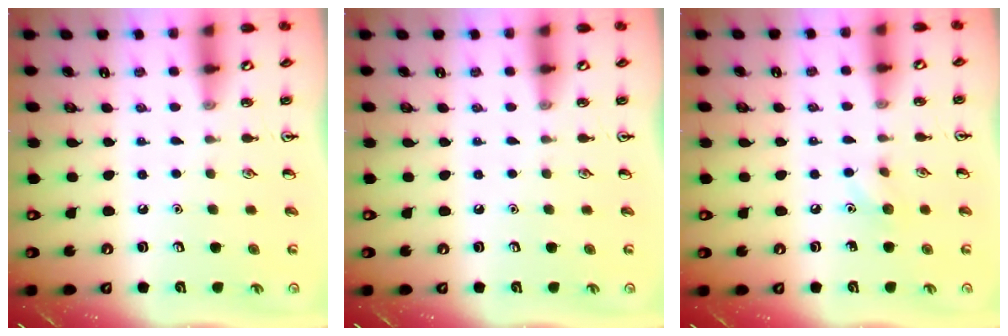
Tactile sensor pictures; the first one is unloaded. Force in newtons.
{"total": 0.0}
{"total": 5.8, "press": 5.4, "slide": 1.9}